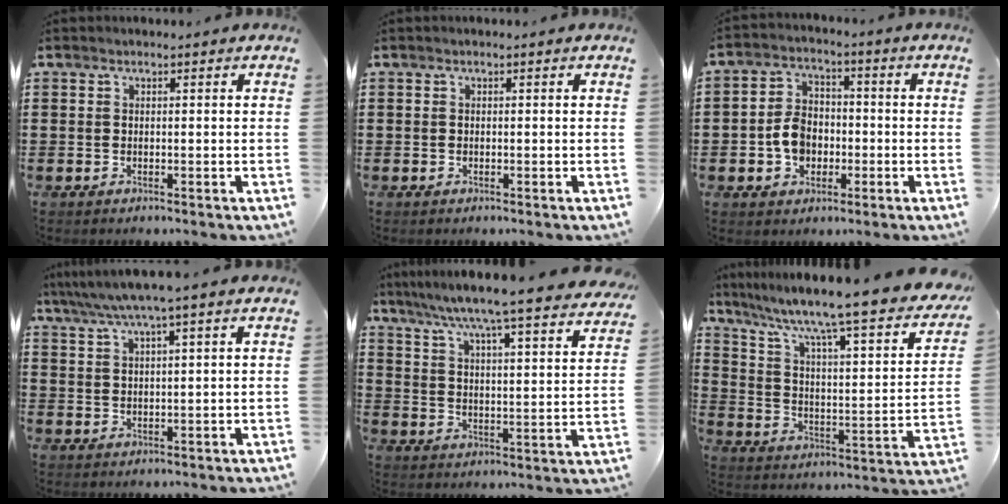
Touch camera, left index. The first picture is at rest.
{"total": 0.0}
{"total": 6.0, "force": [-1.7, 4.6, 3.4], "torque": [-0.082, 0.008, -0.035]}
{"total": 4.4, "force": [3.1, -0.4, 3.1], "torque": [-0.068, -0.009, 0.051]}
{"total": 6.1, "force": [5.4, -1.3, 2.5], "torque": [-0.073, -0.053, 0.082]}
{"total": 8.7, "force": [6.6, 0.0, 5.6], "torque": [-0.128, -0.062, 0.098]}